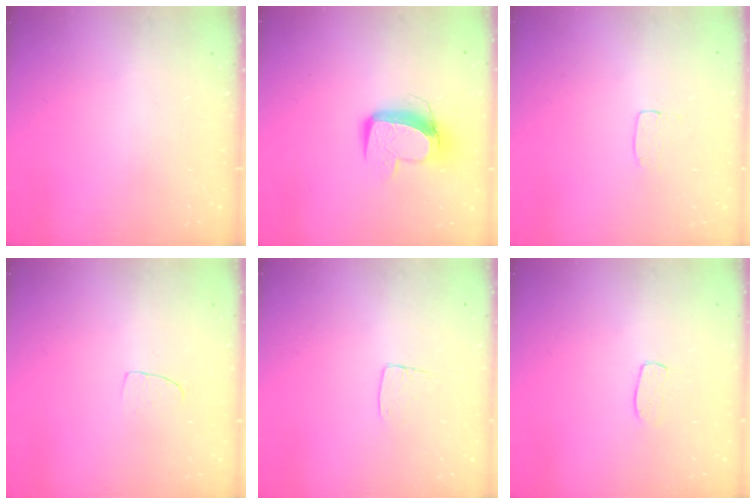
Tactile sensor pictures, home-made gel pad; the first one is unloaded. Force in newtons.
{"total": 11.8, "press": 11.7, "slide": 1.2}
{"total": 3.8, "press": 3.8, "slide": 0.2}
{"total": 5.9, "press": 5.9, "slide": 0.4}
{"total": 5.9, "press": 5.9, "slide": 0.4}
{"total": 4.2, "press": 4.2, "slide": 0.2}